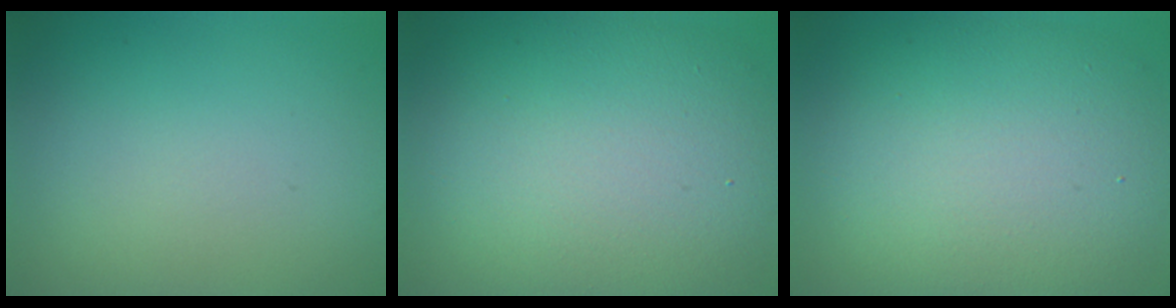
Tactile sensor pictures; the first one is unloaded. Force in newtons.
{"total": 13.1, "press": 13.1, "slide": 0.2}
{"total": 11.8, "press": 11.7, "slide": 1.0}